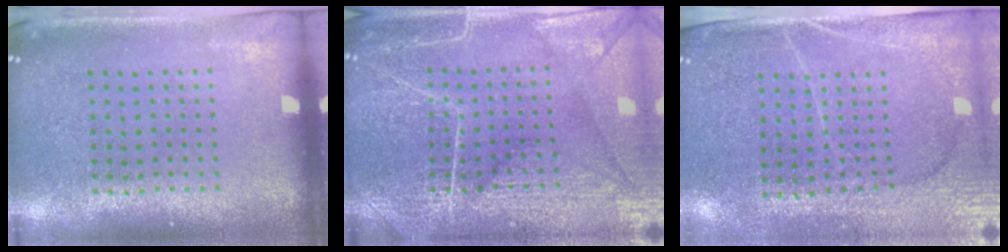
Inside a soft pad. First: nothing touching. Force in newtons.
{"total": 5.9, "press": 5.9, "slide": 0.7}
{"total": 3.0, "press": 2.7, "slide": 1.5}